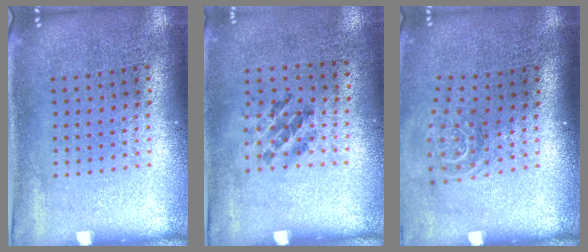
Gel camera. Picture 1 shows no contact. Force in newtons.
{"total": 1.1, "press": 0.7, "slide": 0.9}
{"total": 1.6, "press": 1.1, "slide": 1.1}